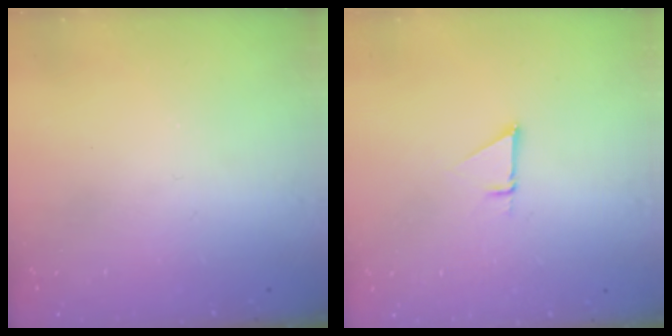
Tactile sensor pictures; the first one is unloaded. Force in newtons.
{"total": 1.4, "press": 1.4, "slide": 0.0}